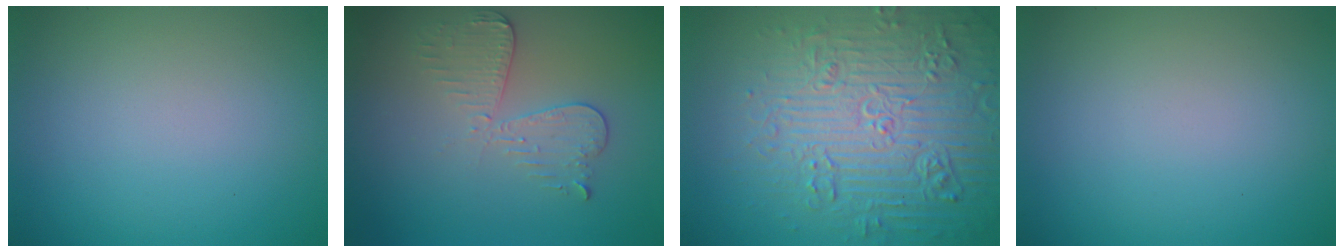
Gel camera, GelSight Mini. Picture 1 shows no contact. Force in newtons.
{"total": 3.0, "press": 2.7, "slide": 1.2}
{"total": 7.8, "press": 7.6, "slide": 1.9}
{"total": 0.0}